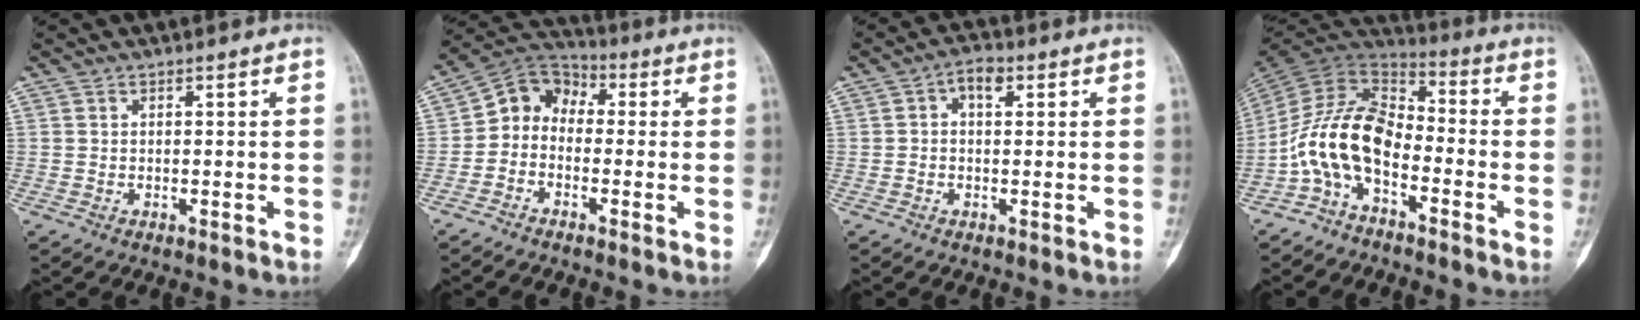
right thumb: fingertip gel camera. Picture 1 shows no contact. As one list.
[{"total": 7.5, "force": [-1.0, 6.2, 4.0], "torque": [-0.047, 0.037, -0.041]}, {"total": 3.5, "force": [1.0, 2.1, 2.7], "torque": [-0.038, 0.012, 0.011]}, {"total": 12.7, "force": [-4.8, 7.1, 9.3], "torque": [-0.176, 0.072, -0.104]}]